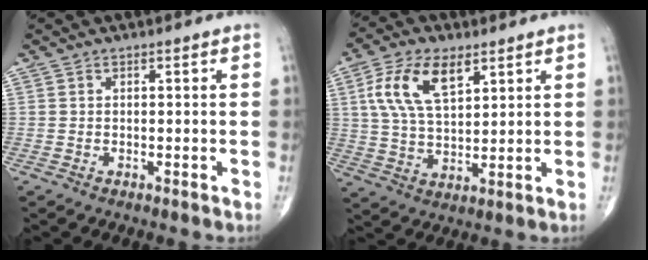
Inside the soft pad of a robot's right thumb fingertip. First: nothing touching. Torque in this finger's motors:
{"motor_torque": [0.15, 0.47, 0.29, -0.24, 0.08]}